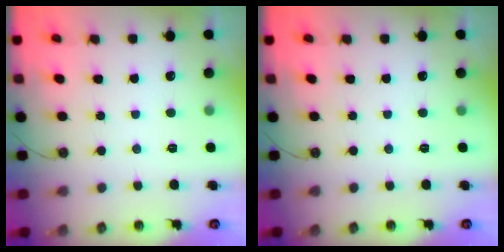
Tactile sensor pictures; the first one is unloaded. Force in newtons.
{"total": 0.0}